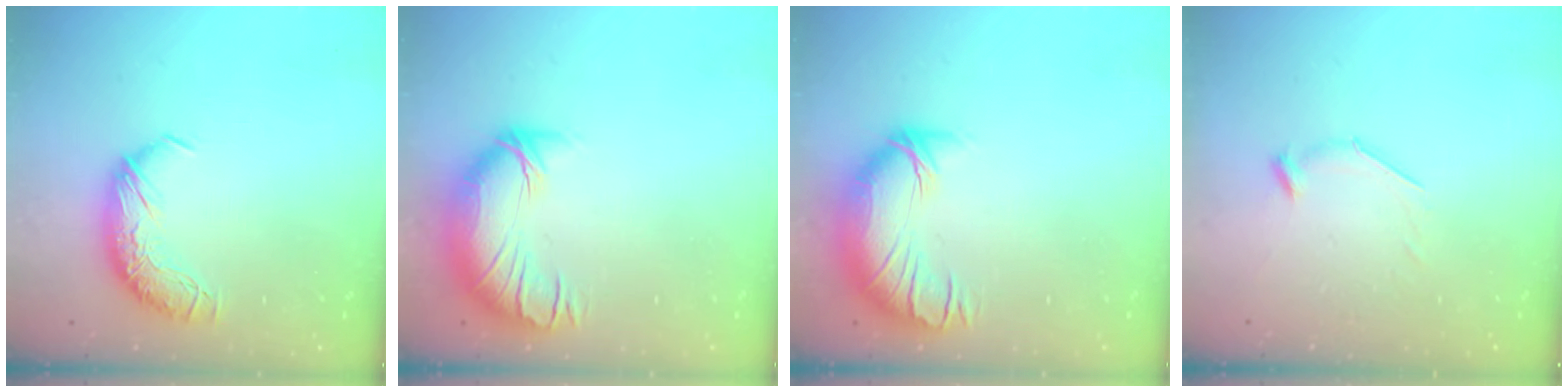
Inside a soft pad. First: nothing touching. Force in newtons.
{"total": 2.5, "press": 1.2, "slide": 2.2}
{"total": 2.5, "press": 1.2, "slide": 2.2}
{"total": 6.0, "press": 6.0, "slide": 0.6}